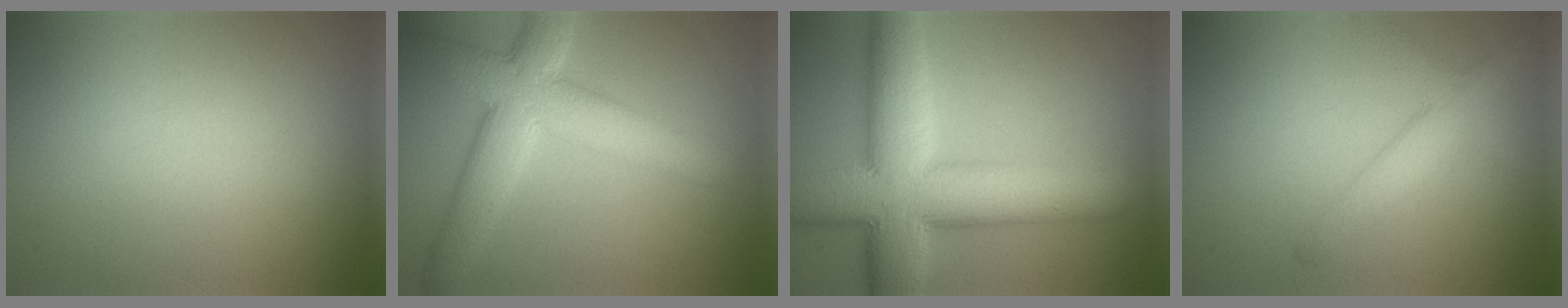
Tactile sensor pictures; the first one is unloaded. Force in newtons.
{"total": 7.9, "press": 7.9, "slide": 0.6}
{"total": 12.1, "press": 12.1, "slide": 0.3}
{"total": 3.0, "press": 3.0, "slide": 0.2}